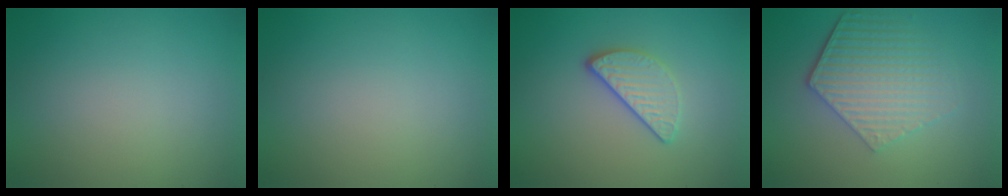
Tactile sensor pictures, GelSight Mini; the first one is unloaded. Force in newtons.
{"total": 0.0}
{"total": 3.2, "press": 2.6, "slide": 1.8}
{"total": 5.8, "press": 4.4, "slide": 3.8}